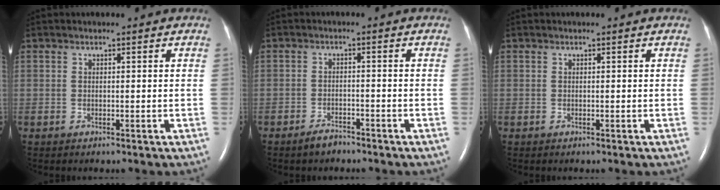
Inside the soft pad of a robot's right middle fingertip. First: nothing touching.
{"total": 2.4, "force": [-2.1, 0.8, 0.9], "torque": [-0.025, -0.002, -0.035]}
{"total": 0.0}